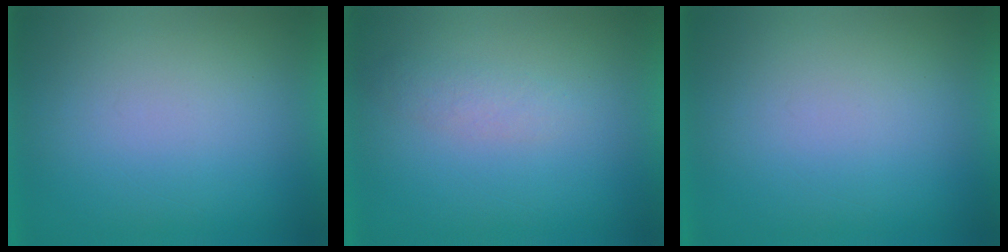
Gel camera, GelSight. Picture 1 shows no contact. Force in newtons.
{"total": 1.8}
{"total": 0.0}